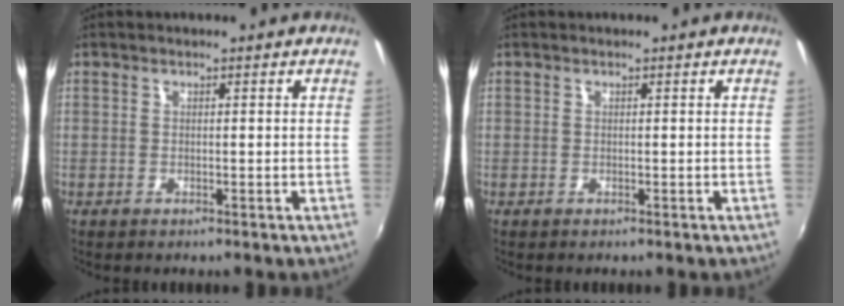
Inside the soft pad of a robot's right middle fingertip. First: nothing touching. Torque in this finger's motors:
{"motor_torque": [0.16, -0.19, 0.02, 0.00]}